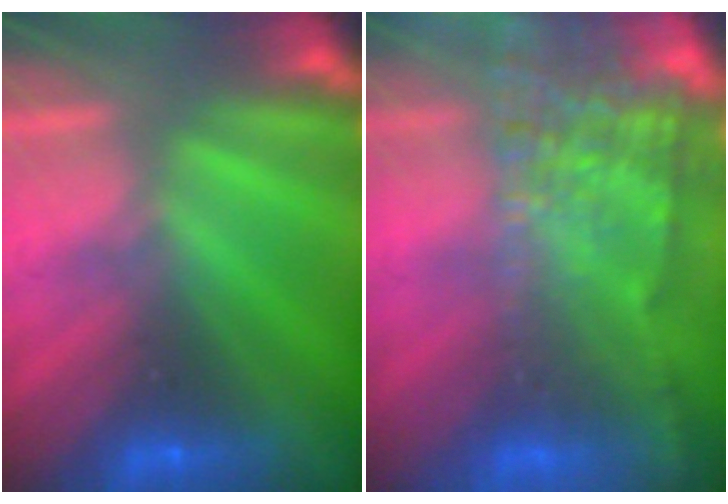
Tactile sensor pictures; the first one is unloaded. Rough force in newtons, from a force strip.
{"total": 6.7}